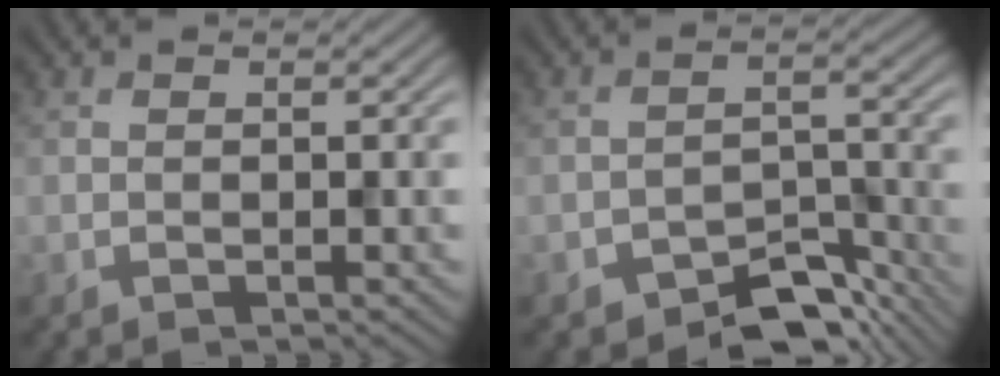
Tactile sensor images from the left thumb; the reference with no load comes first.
{"total": 6.7, "force": [-5.1, 3.1, 2.9], "torque": [-0.032, -0.006, -0.087]}